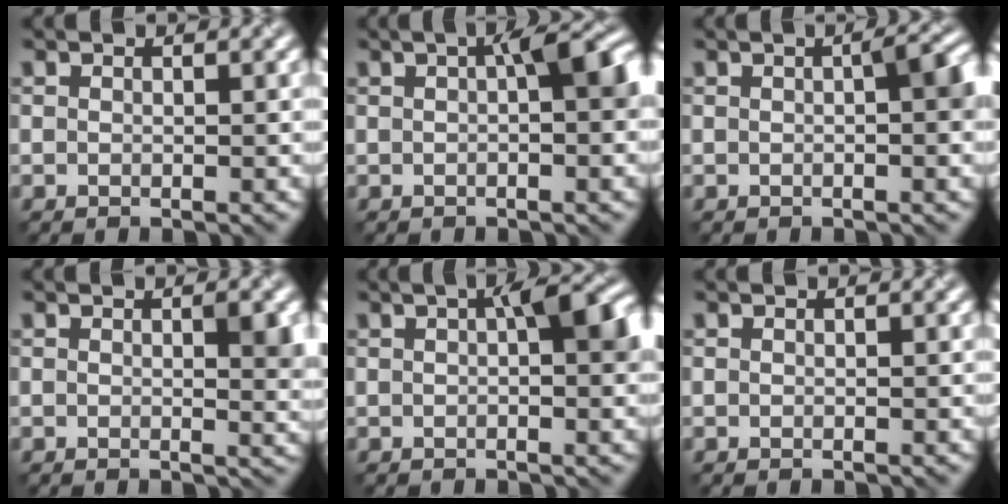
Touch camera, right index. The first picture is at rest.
{"total": 4.6, "force": [0.9, 1.5, 4.2], "torque": [-0.052, 0.017, 0.008]}
{"total": 3.1, "force": [0.3, 0.9, 2.9], "torque": [-0.037, 0.008, 0.001]}
{"total": 2.6, "force": [0.4, 1.0, 2.3], "torque": [-0.030, -0.004, 0.009]}
{"total": 5.0, "force": [1.2, 1.8, 4.5], "torque": [-0.058, 0.013, 0.014]}
{"total": 0.0}